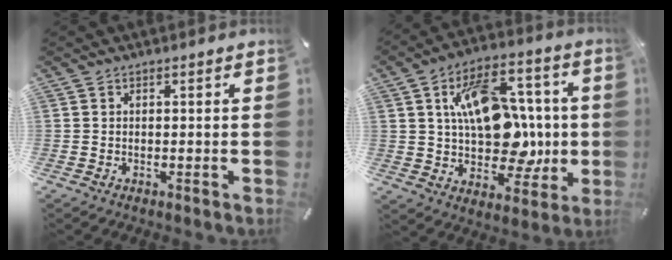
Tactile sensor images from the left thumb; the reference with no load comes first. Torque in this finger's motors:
{"motor_torque": [0.77, 1.23, 2.18, -0.35, 0.27]}